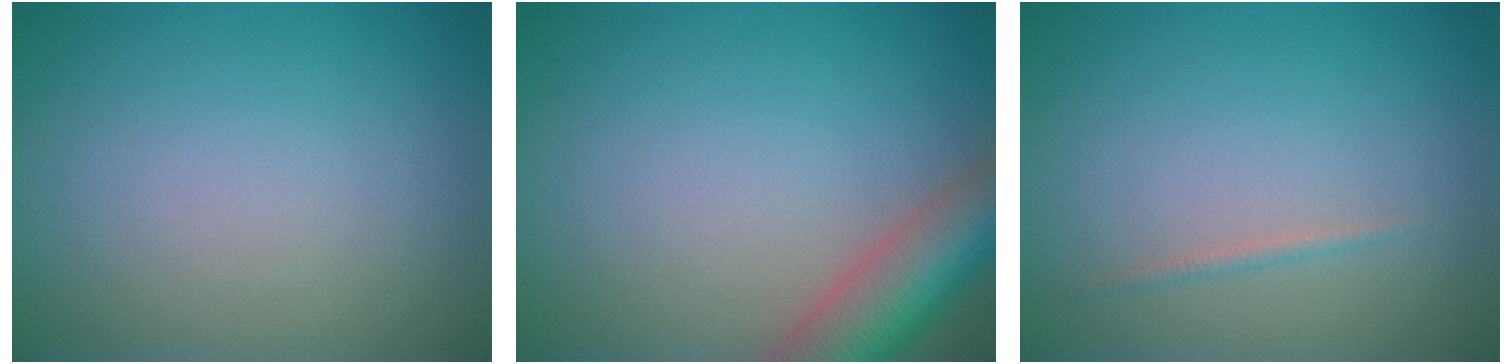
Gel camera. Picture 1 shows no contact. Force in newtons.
{"total": 6.7, "press": 6.7, "slide": 0.4}
{"total": 0.6, "press": 0.6, "slide": 0.1}